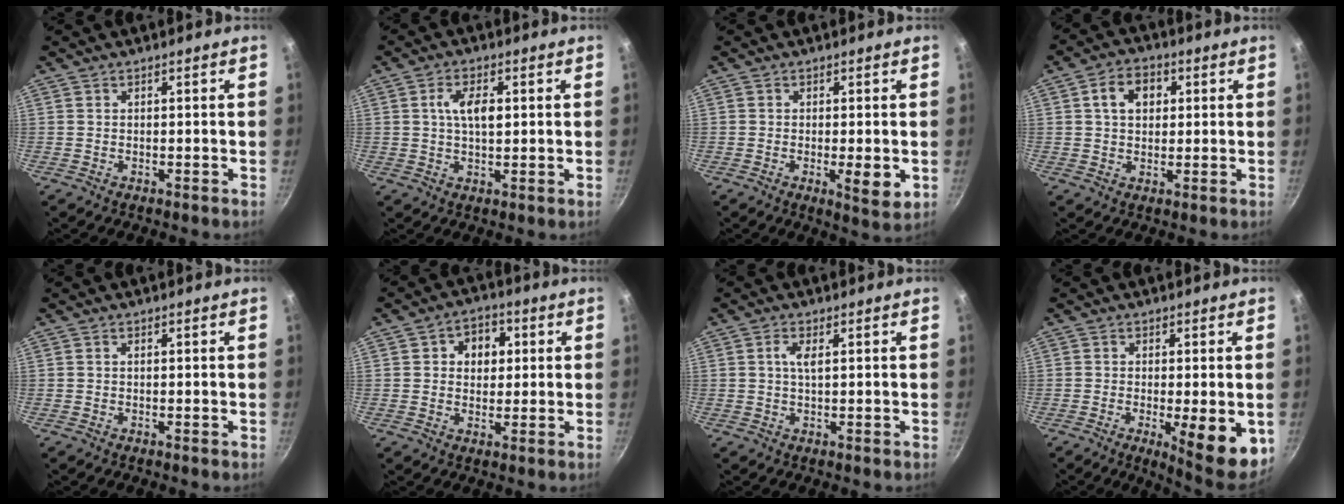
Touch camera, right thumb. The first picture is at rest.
{"total": 5.7, "force": [1.1, 2.8, 4.8], "torque": [-0.081, 0.004, 0.015]}
{"total": 5.2, "force": [-1.0, 1.5, 4.9], "torque": [-0.073, -0.012, -0.012]}
{"total": 7.0, "force": [1.8, 5.2, 4.3], "torque": [-0.049, 0.008, 0.023]}
{"total": 0.0}
{"total": 6.9, "force": [1.6, 5.5, 3.7], "torque": [-0.020, 0.002, 0.016]}
{"total": 2.5, "force": [0.7, 0.8, 2.2], "torque": [-0.044, 0.002, 0.012]}
{"total": 10.3, "force": [-2.4, 2.6, 9.7], "torque": [-0.120, -0.010, -0.025]}